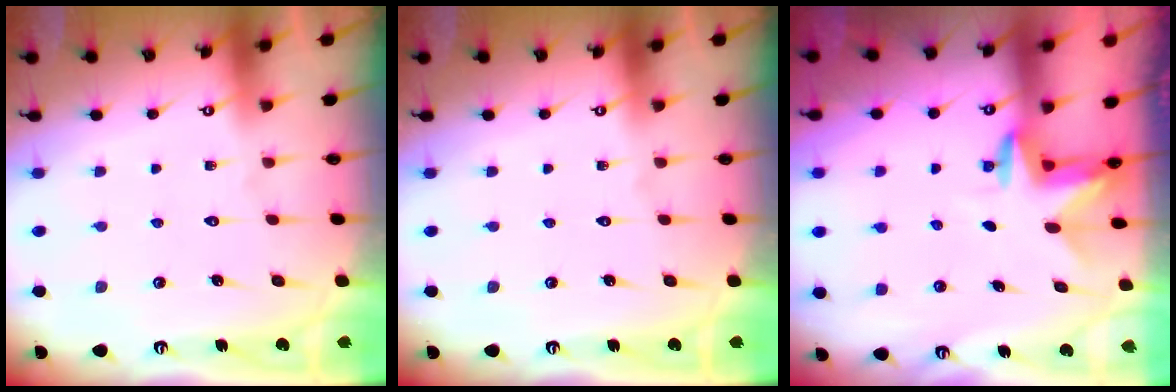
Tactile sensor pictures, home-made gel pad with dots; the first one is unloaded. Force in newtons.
{"total": 0.0}
{"total": 2.7, "press": 2.7, "slide": 0.2}